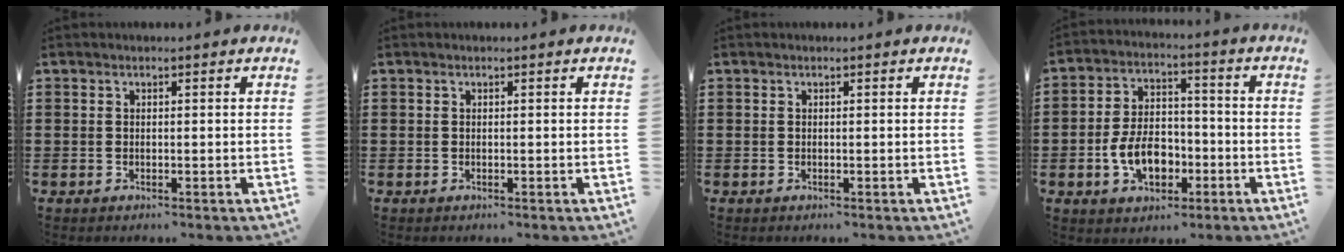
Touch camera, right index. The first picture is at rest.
{"total": 0.0}
{"total": 0.0}
{"total": 8.2, "force": [-2.7, 5.3, 5.7], "torque": [-0.120, 0.004, -0.054]}